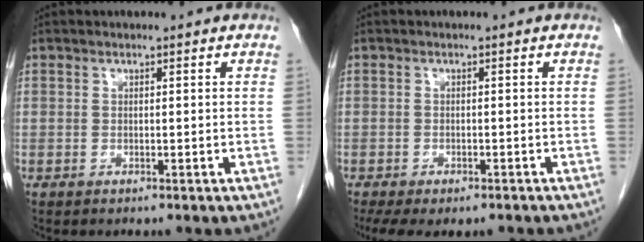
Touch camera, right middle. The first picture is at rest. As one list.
[{"total": 8.3, "force": [-6.3, 3.4, 4.2], "torque": [-0.073, -0.008, -0.088]}]